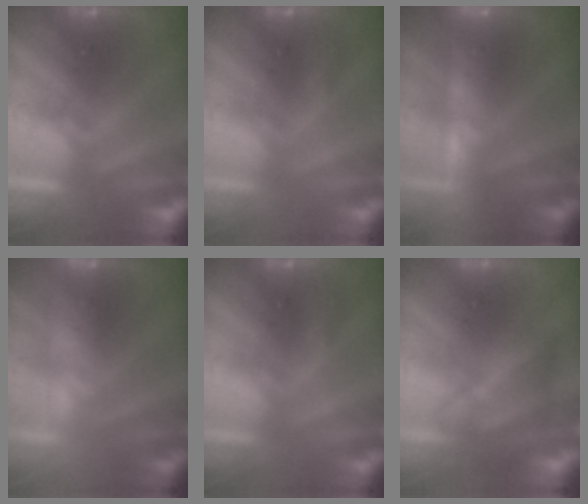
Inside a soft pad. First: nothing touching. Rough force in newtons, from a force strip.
{"total": 2.9}
{"total": 2.3}
{"total": 2.5}
{"total": 2.9}
{"total": 4.7}